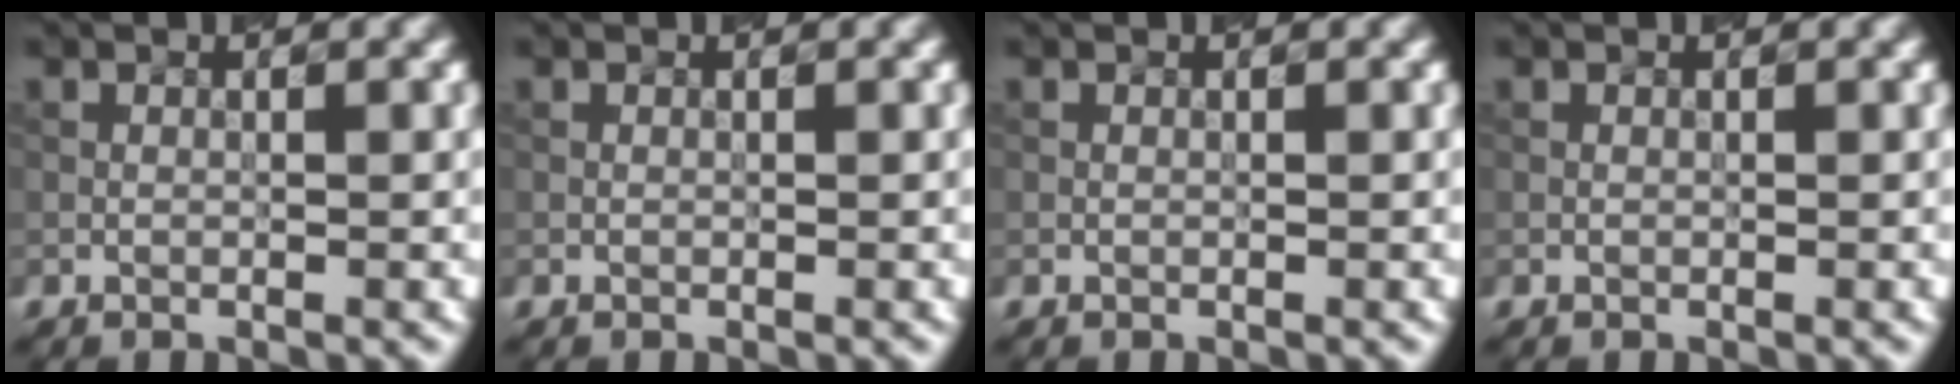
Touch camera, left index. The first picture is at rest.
{"total": 0.0}
{"total": 0.0}
{"total": 0.0}